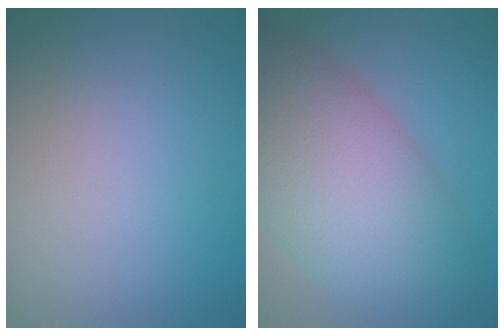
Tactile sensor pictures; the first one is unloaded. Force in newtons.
{"total": 10.3, "press": 10.3, "slide": 0.4}